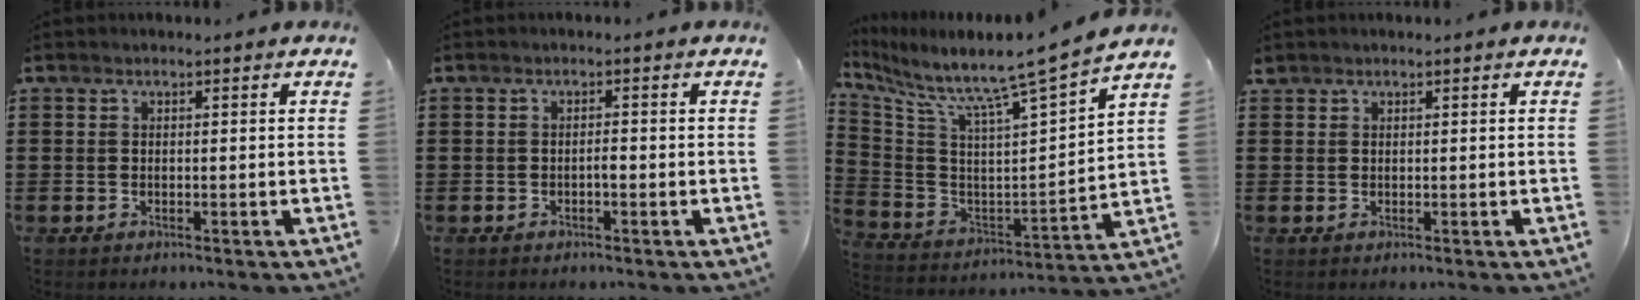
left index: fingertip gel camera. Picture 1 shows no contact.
{"total": 1.1, "force": [-0.4, 0.1, 1.0], "torque": [-0.019, -0.002, -0.007]}
{"total": 8.5, "force": [7.6, -0.8, 3.7], "torque": [-0.098, -0.081, 0.113]}
{"total": 0.7, "force": [0.6, 0.4, 0.1], "torque": [-0.005, 0.002, 0.013]}